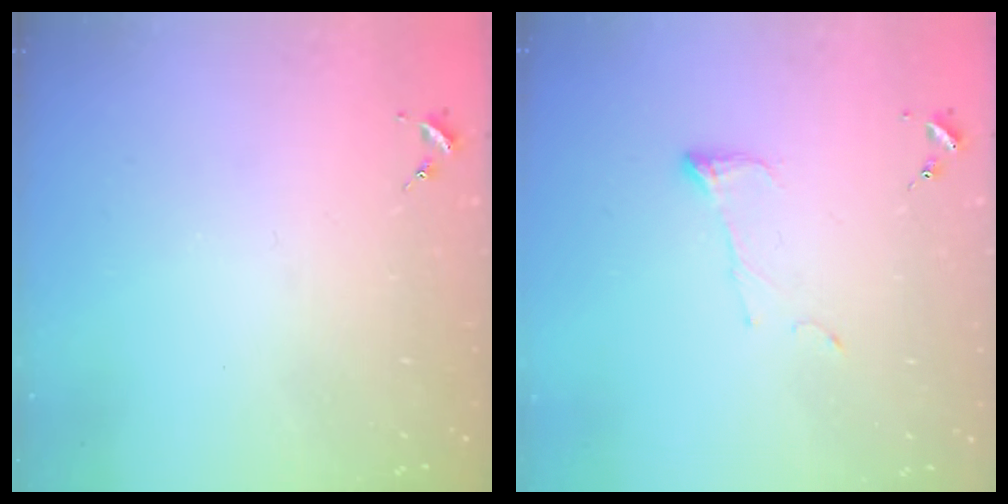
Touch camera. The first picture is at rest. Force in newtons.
{"total": 5.7, "press": 5.7, "slide": 0.2}